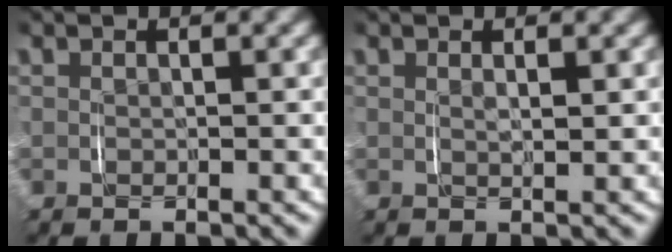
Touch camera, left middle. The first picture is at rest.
{"total": 1.0, "force": [0.6, 0.0, 0.8], "torque": [-0.017, -0.005, 0.014]}